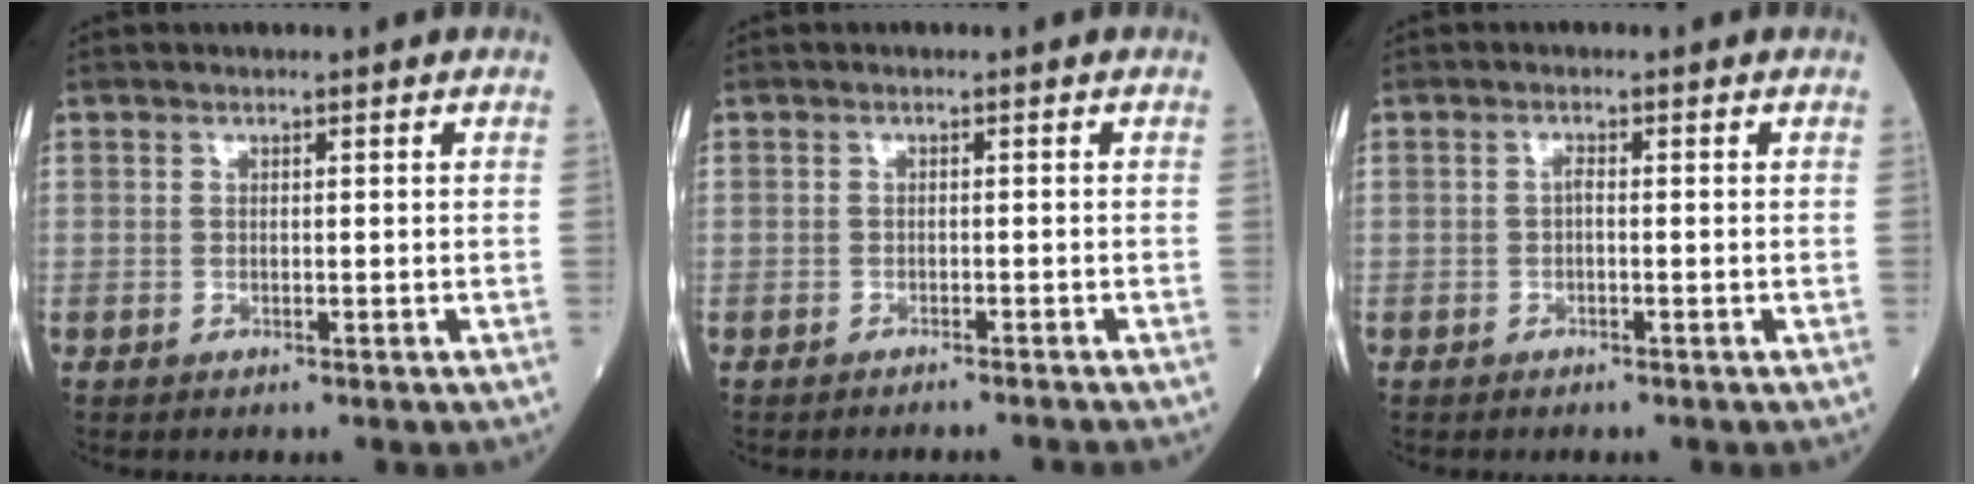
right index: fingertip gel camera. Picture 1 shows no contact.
{"total": 3.2, "force": [-3.1, -0.1, 0.7], "torque": [-0.007, -0.006, -0.041]}
{"total": 0.8, "force": [-0.2, 0.2, 0.8], "torque": [-0.015, 0.002, -0.007]}